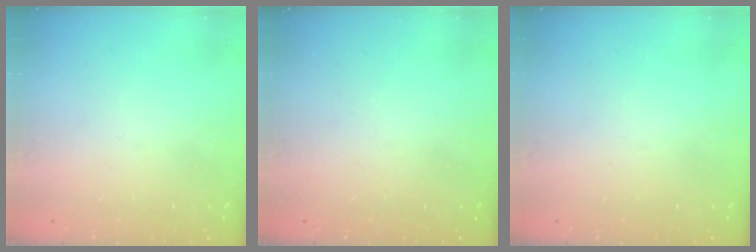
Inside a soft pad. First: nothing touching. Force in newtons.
{"total": 0.0}
{"total": 0.0}